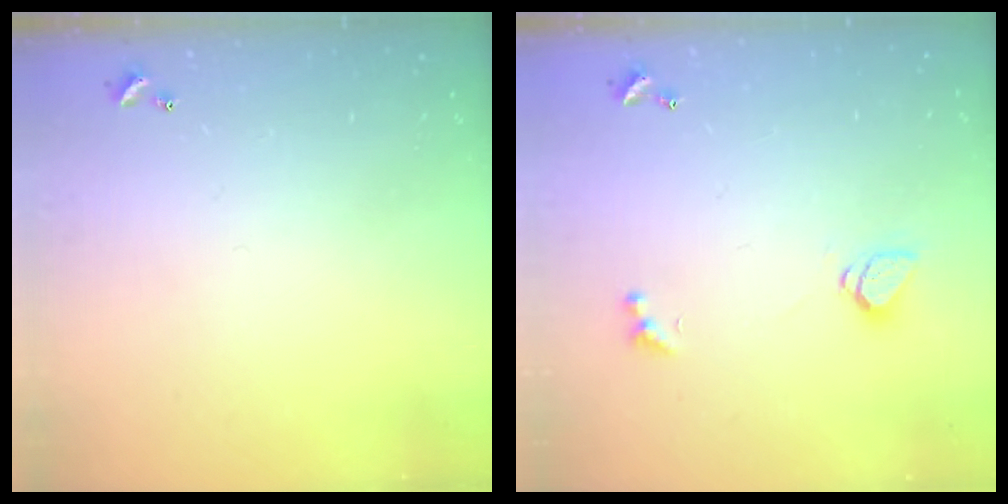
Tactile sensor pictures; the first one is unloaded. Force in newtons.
{"total": 1.6, "press": 1.6, "slide": 0.5}